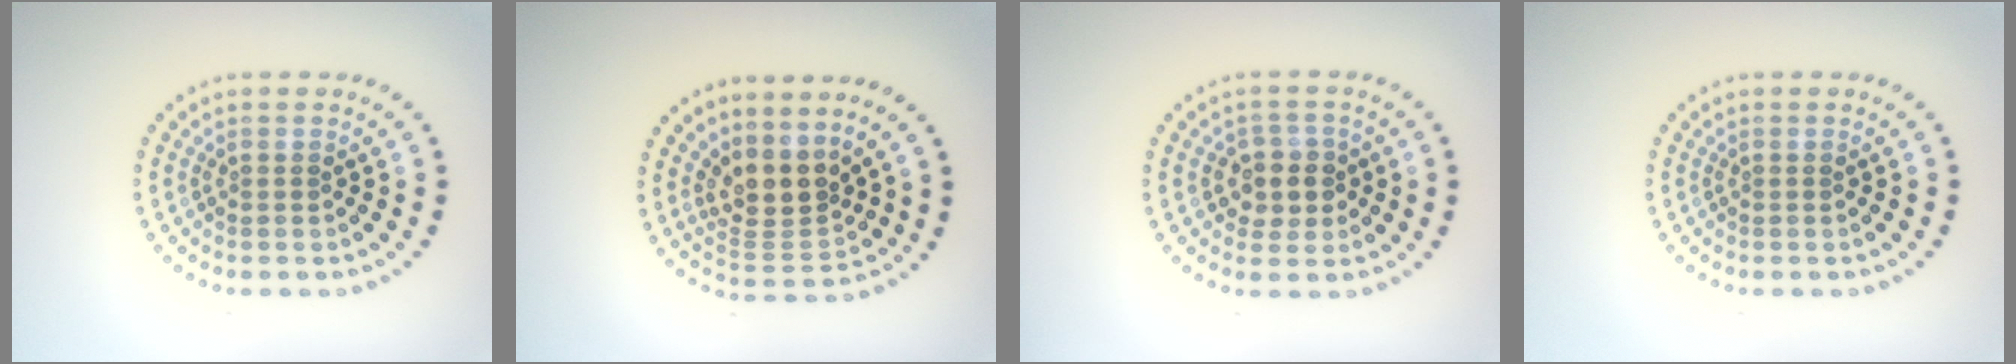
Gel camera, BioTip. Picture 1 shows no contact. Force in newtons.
{"total": 3.6, "press": 2.7, "slide": 2.4}
{"total": 2.9, "press": 2.7, "slide": 0.9}
{"total": 0.0}